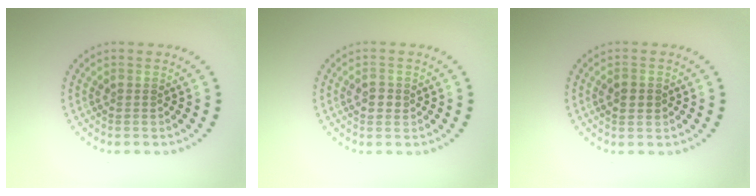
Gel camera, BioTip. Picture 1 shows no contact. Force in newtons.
{"total": 1.4, "press": 1.4, "slide": 0.1}
{"total": 1.2, "press": 1.2, "slide": 0.1}